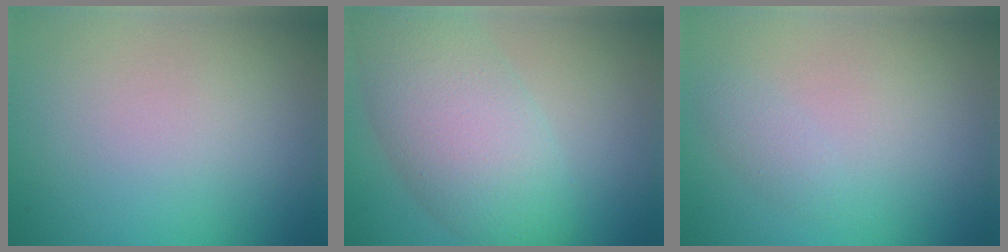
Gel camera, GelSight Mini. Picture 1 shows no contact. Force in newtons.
{"total": 7.8, "press": 7.7, "slide": 0.5}
{"total": 0.9, "press": 0.9, "slide": 0.0}